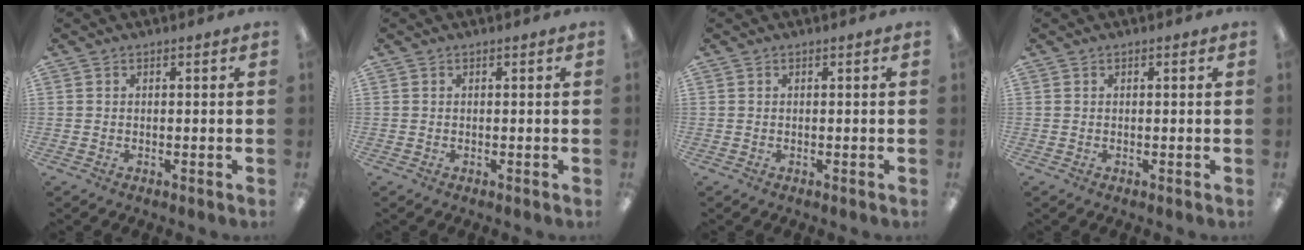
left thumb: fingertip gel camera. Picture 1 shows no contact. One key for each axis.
{"total": 0.0}
{"total": 0.0}
{"total": 0.0}